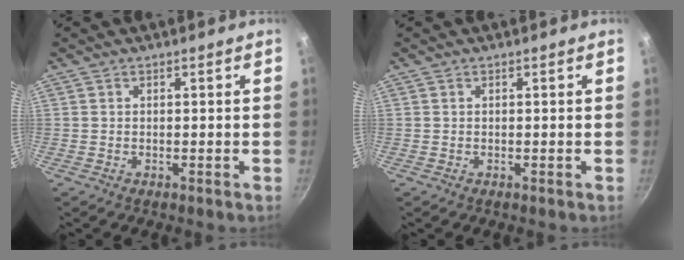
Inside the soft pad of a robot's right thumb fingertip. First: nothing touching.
{"total": 0.0}